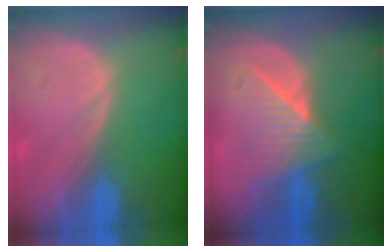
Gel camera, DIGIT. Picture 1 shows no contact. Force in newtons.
{"total": 6.4, "press": 6.1, "slide": 1.9}